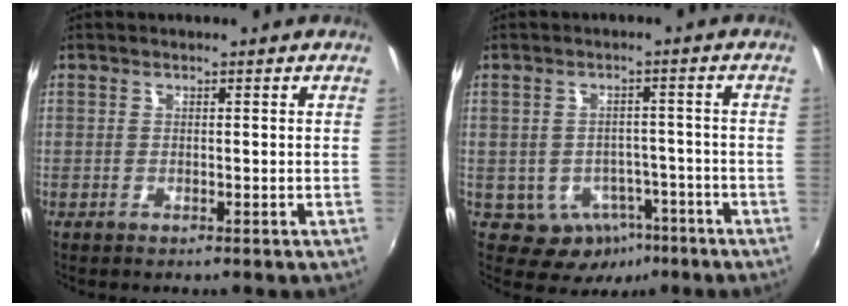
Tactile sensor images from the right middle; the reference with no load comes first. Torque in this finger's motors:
{"motor_torque": [-1.47, 0.02, -0.06, -0.01]}